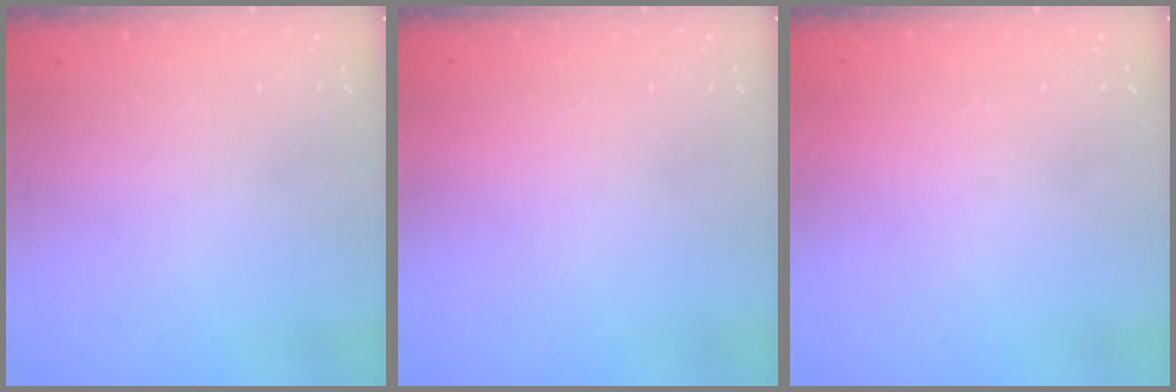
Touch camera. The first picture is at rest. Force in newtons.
{"total": 1.6, "press": 1.6, "slide": 0.1}
{"total": 1.7, "press": 1.7, "slide": 0.1}